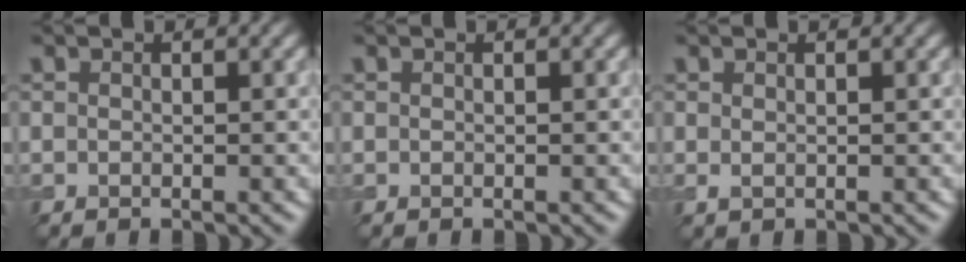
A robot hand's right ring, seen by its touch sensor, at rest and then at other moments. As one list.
[{"total": 0.0}, {"total": 0.5, "force": [0.3, 0.2, 0.4], "torque": [-0.009, 0.000, 0.006]}]